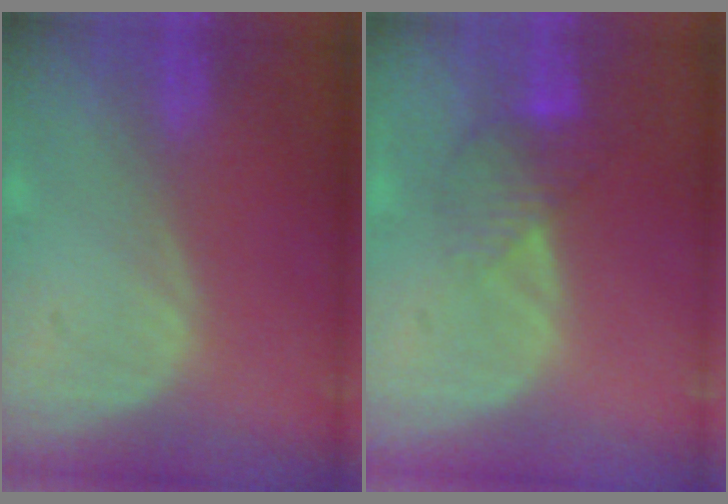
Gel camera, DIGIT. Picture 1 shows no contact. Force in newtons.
{"total": 4.4, "press": 3.7, "slide": 2.3}